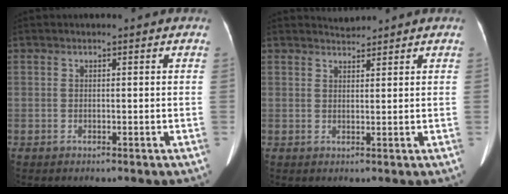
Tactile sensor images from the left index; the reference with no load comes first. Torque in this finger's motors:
{"motor_torque": [0.11, -0.23, -0.01, -0.01]}